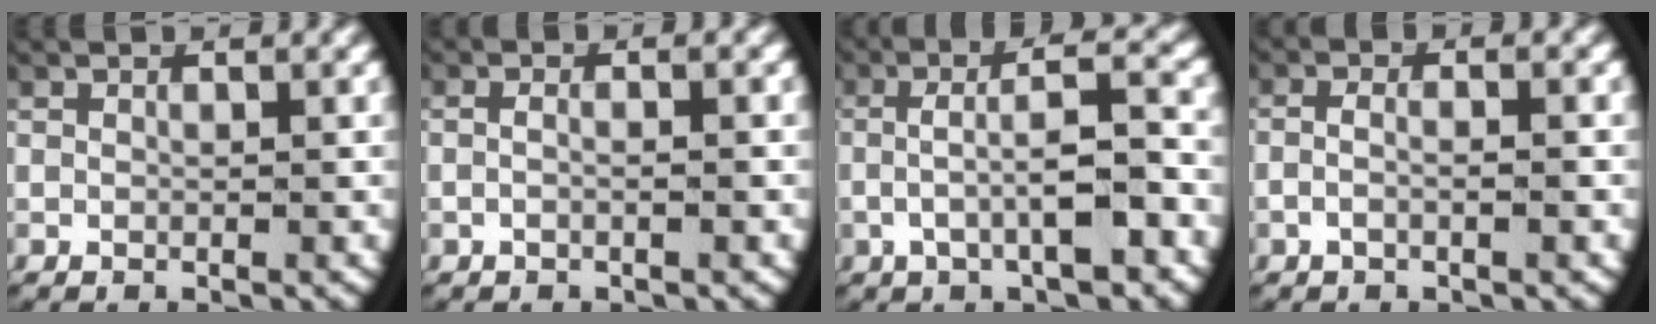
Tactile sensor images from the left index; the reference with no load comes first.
{"total": 1.2, "force": [-0.5, 0.0, 1.1], "torque": [-0.028, -0.001, -0.008]}
{"total": 5.0, "force": [-0.5, 1.8, 4.6], "torque": [-0.082, 0.008, -0.009]}
{"total": 1.8, "force": [-0.8, 0.4, 1.6], "torque": [-0.041, -0.006, -0.012]}